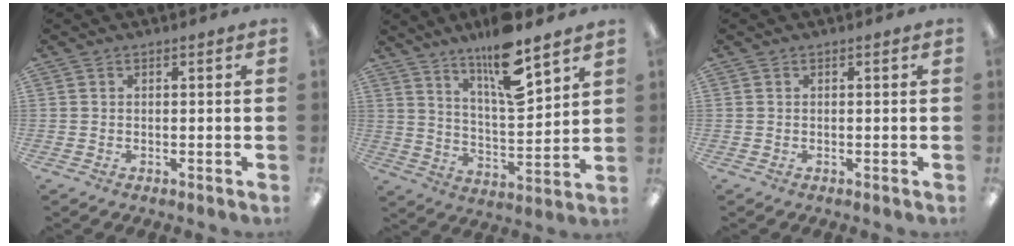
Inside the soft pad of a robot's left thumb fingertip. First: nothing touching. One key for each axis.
{"total": 14.3, "fx": 10.7, "fy": 3.3, "fz": 9.0, "tx": -0.146, "ty": -0.068, "tz": 0.176}
{"total": 0.0}